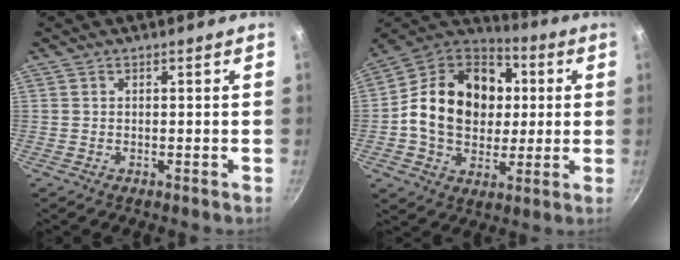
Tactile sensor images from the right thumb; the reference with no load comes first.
{"total": 22.2, "force": [2.1, 17.2, 13.9], "torque": [-0.216, 0.027, 0.028]}